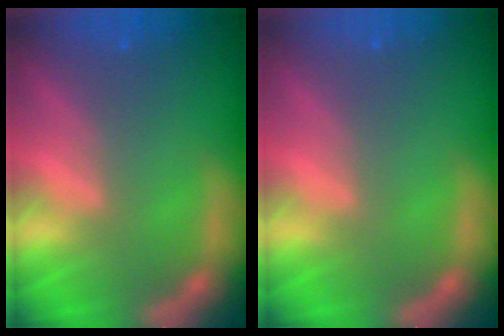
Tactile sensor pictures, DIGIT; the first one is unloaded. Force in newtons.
{"total": 0.0}